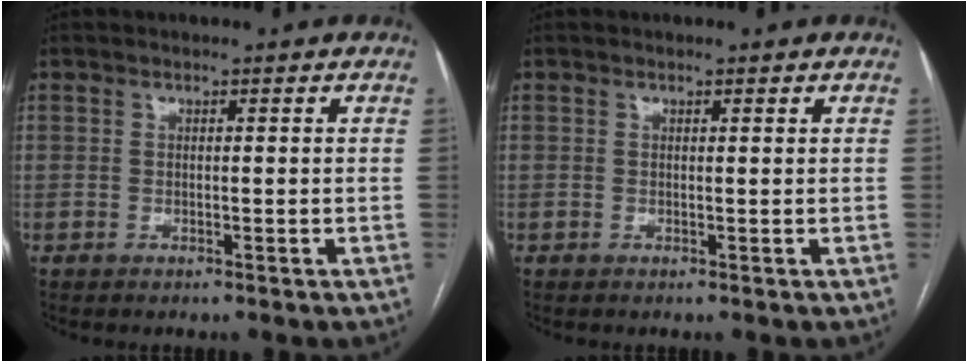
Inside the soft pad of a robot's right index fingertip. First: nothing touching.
{"total": 0.0}